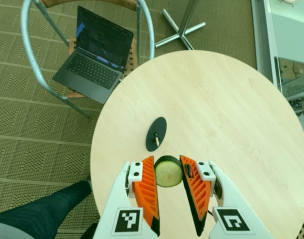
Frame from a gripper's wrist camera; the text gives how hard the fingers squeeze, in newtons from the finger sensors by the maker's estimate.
{"total": 7.4, "left": 7.1, "right": 7.6}